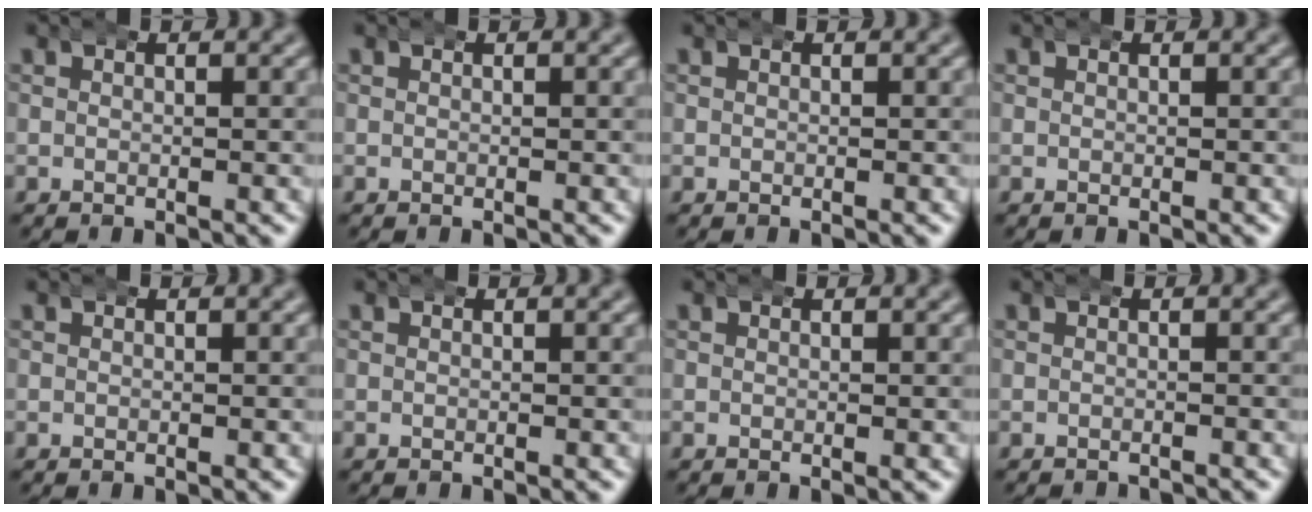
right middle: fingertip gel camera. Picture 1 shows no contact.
{"total": 0.0}
{"total": 0.0}
{"total": 0.0}
{"total": 0.0}
{"total": 0.0}
{"total": 0.0}
{"total": 1.4, "force": [-1.4, 0.0, 0.0], "torque": [0.000, -0.006, -0.019]}